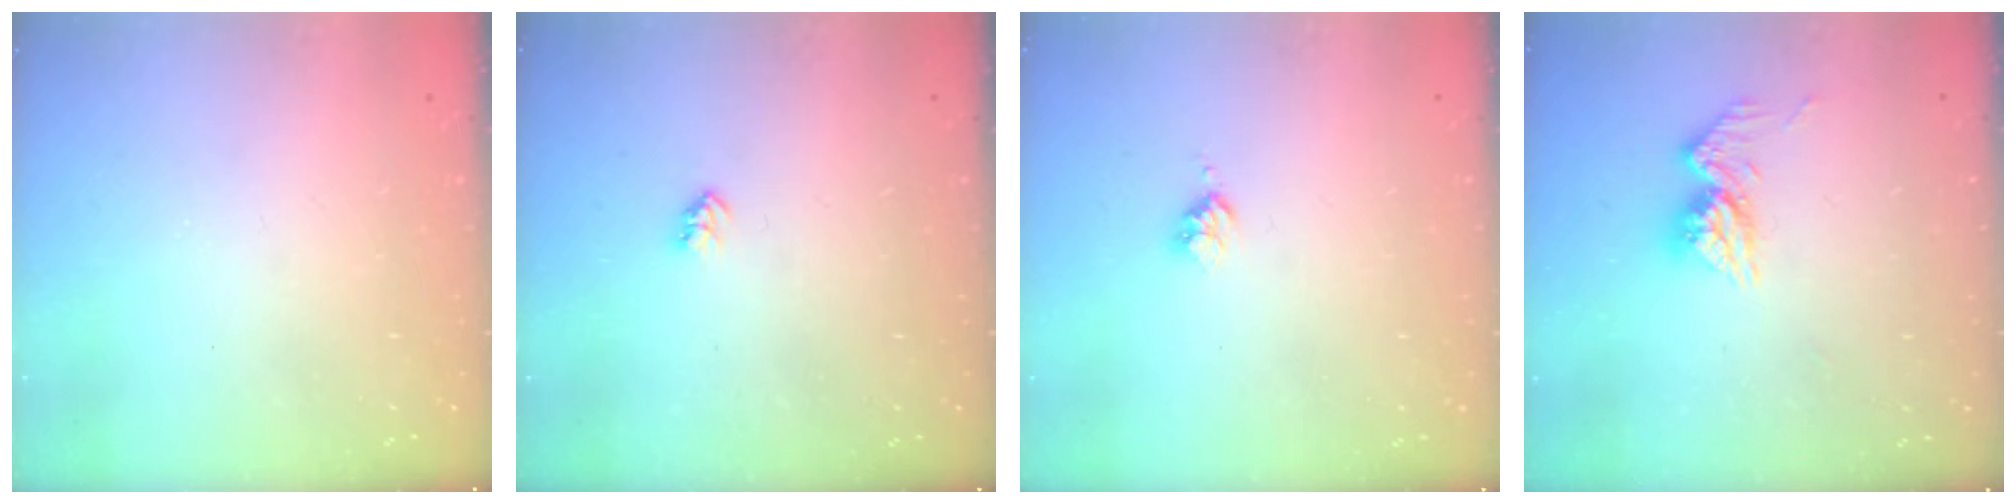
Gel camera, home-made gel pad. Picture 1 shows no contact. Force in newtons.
{"total": 2.6, "press": 2.6, "slide": 0.4}
{"total": 2.5, "press": 2.5, "slide": 0.3}
{"total": 10.3, "press": 10.3, "slide": 0.9}